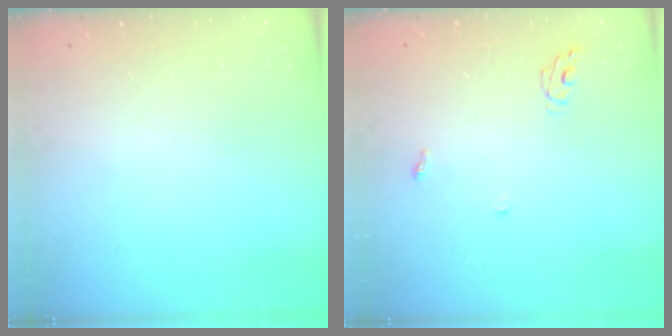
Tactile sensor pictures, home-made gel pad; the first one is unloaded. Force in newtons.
{"total": 4.6, "press": 4.6, "slide": 0.5}